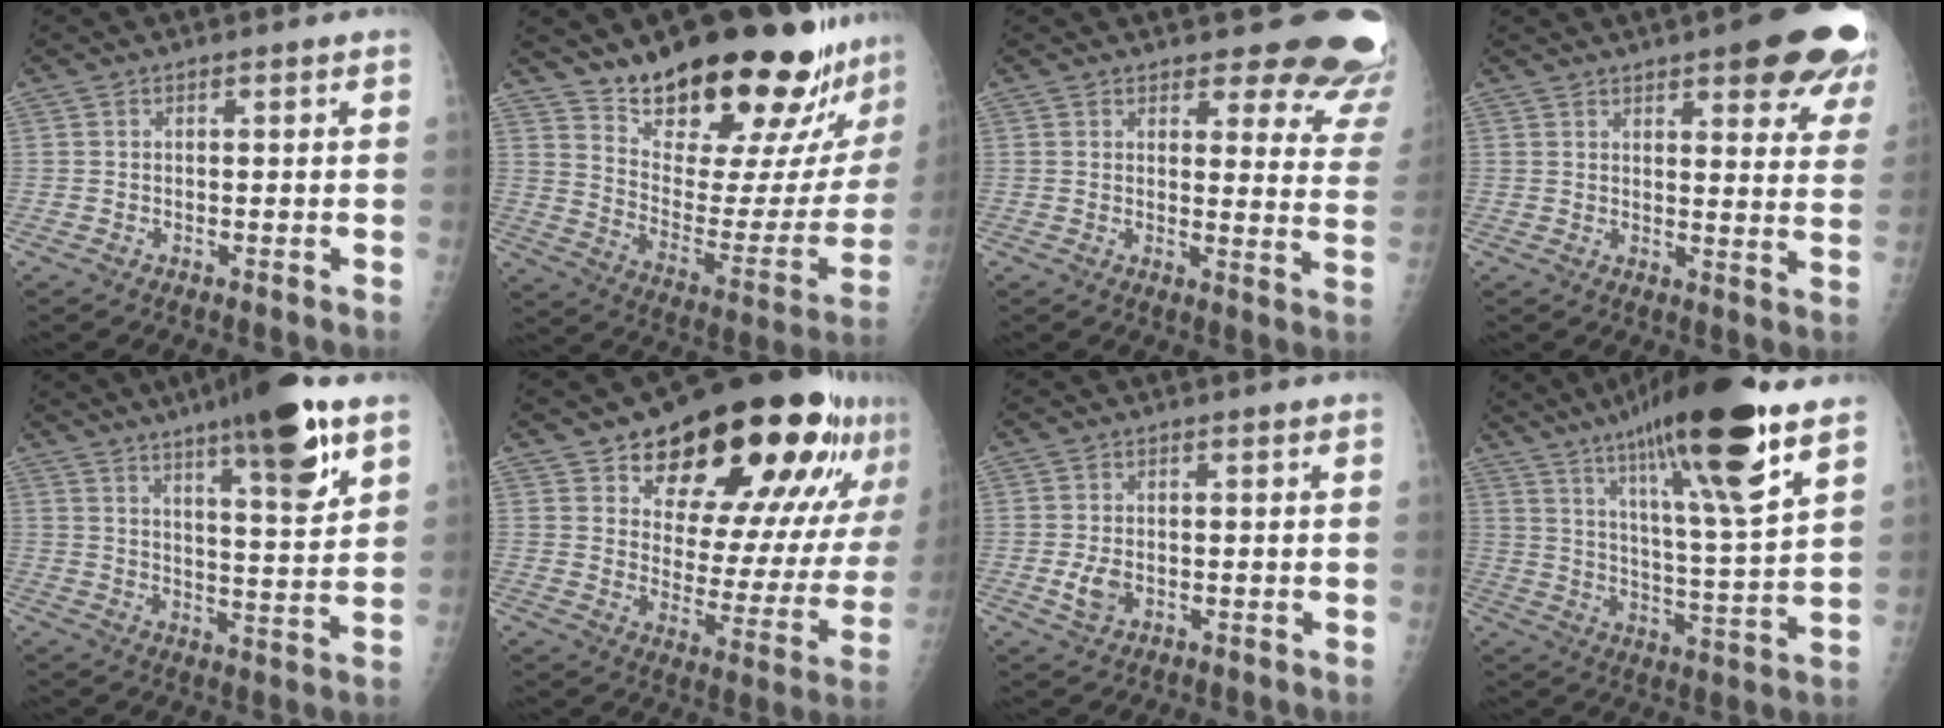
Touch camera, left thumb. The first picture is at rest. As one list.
[{"total": 27.8, "force": [22.6, 7.6, 14.4], "torque": [-0.181, -0.142, 0.320]}, {"total": 16.2, "force": [14.5, 4.6, 5.6], "torque": [-0.013, -0.120, 0.144]}, {"total": 18.1, "force": [10.9, 5.5, 13.4], "torque": [-0.132, -0.036, 0.123]}, {"total": 16.4, "force": [9.8, 3.1, 12.8], "torque": [-0.177, -0.044, 0.148]}, {"total": 27.7, "force": [17.0, 12.3, 18.1], "torque": [-0.224, -0.059, 0.246]}, {"total": 3.3, "force": [-0.6, 2.2, 2.4], "torque": [-0.047, -0.003, -0.007]}, {"total": 22.6, "force": [14.5, 2.5, 17.2], "torque": [-0.273, -0.050, 0.237]}]